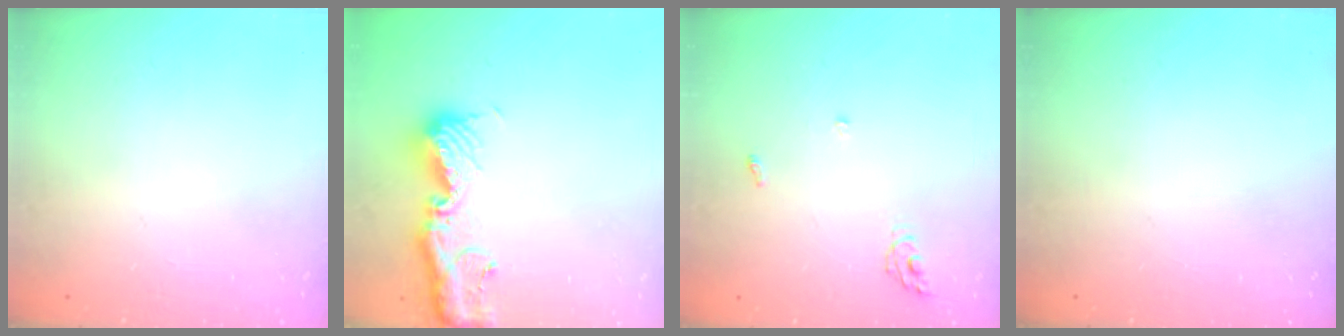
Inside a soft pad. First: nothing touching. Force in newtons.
{"total": 14.1, "press": 14.0, "slide": 1.5}
{"total": 5.2, "press": 5.1, "slide": 0.3}
{"total": 0.0}